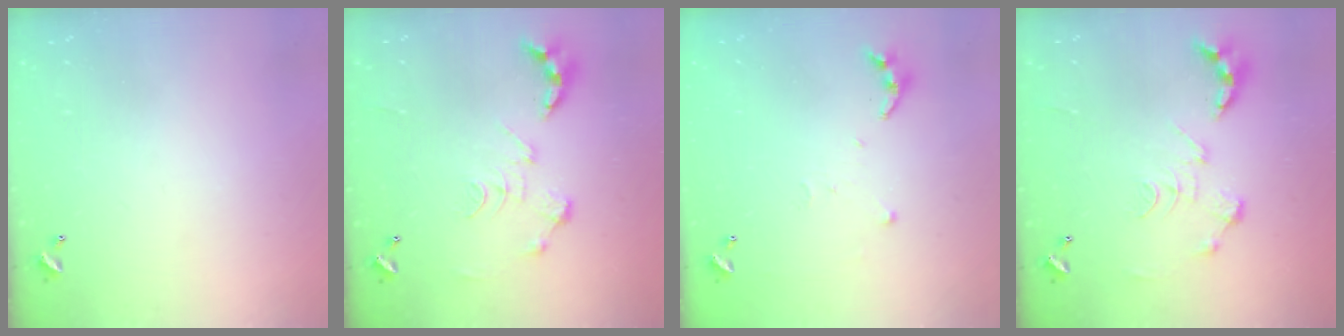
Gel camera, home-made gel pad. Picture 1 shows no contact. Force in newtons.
{"total": 0.0}
{"total": 3.8, "press": 3.8, "slide": 0.4}
{"total": 0.0}